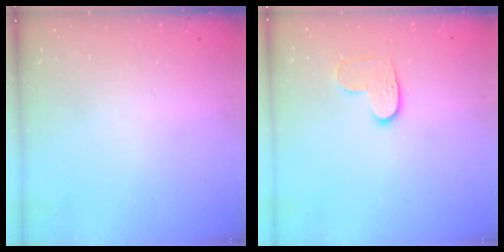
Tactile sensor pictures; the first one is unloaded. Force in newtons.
{"total": 6.1, "press": 6.1, "slide": 0.4}